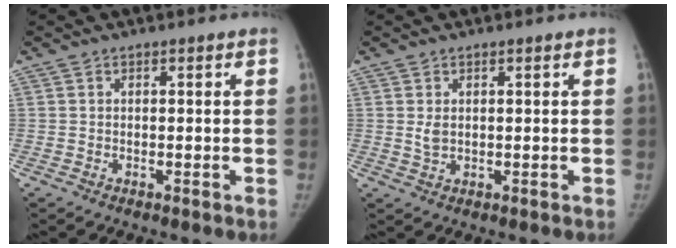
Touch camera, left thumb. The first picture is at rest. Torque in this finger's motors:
{"motor_torque": [0.23, -0.24, 0.21, -0.07, 0.08]}